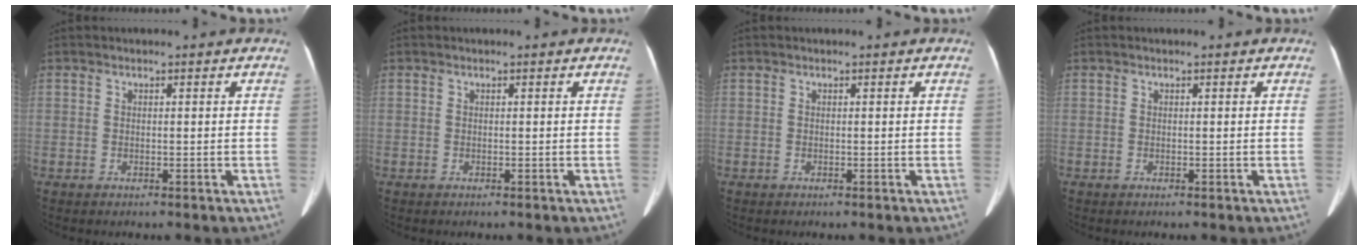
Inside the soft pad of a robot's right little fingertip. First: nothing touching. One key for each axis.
{"total": 0.0}
{"total": 0.0}
{"total": 0.0}